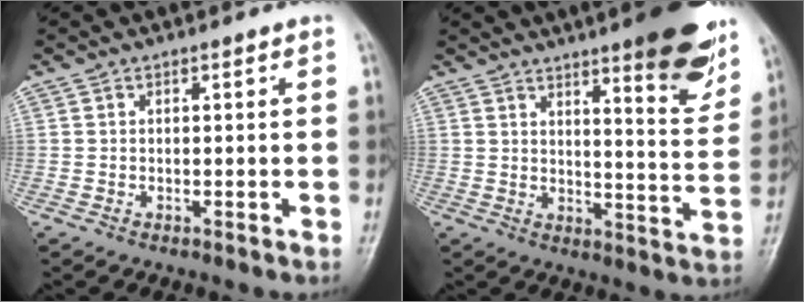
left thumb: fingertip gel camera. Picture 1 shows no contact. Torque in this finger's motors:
{"motor_torque": [3.86, 1.14, 1.29, -1.48, 0.34]}